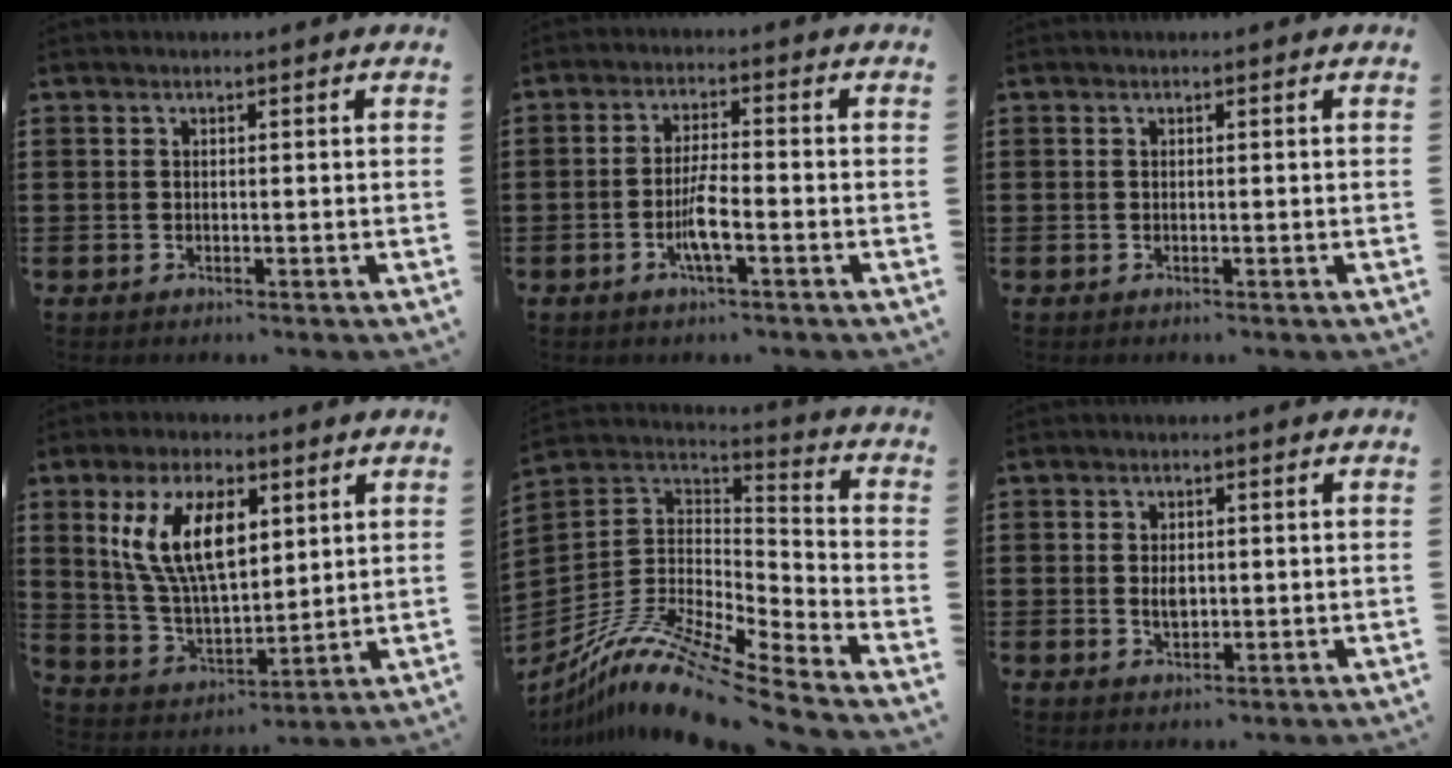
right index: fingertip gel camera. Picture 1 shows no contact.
{"total": 4.6, "force": [-1.8, 0.7, 4.2], "torque": [-0.090, -0.007, -0.038]}
{"total": 0.0}
{"total": 11.6, "force": [4.7, 5.5, 9.1], "torque": [-0.202, 0.011, 0.084]}
{"total": 12.6, "force": [-9.7, 2.1, 7.9], "torque": [-0.160, 0.006, -0.186]}
{"total": 2.3, "force": [0.1, 1.5, 1.8], "torque": [-0.035, 0.005, 0.001]}